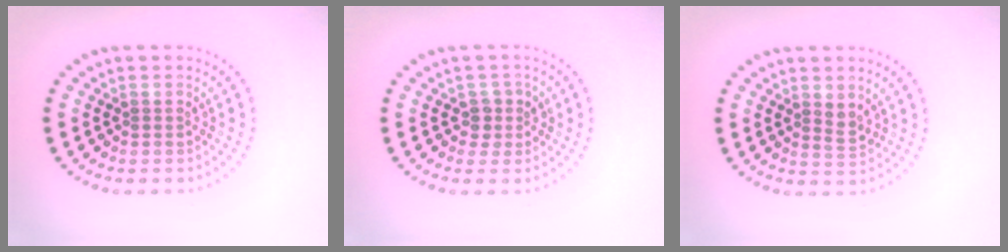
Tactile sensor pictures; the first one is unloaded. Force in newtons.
{"total": 1.7, "press": 1.4, "slide": 0.8}
{"total": 1.4, "press": 1.3, "slide": 0.5}